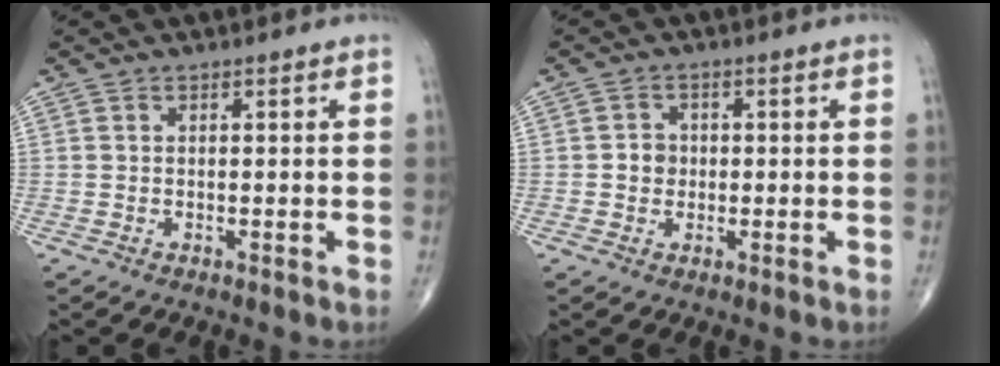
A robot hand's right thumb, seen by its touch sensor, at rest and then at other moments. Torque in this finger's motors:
{"motor_torque": [-0.11, 0.79, 0.23, -0.10, -0.03]}